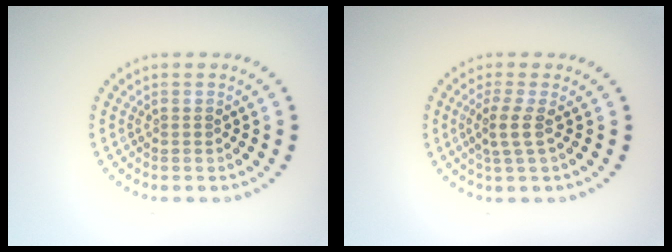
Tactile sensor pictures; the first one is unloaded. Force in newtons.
{"total": 2.0, "press": 1.6, "slide": 1.3}